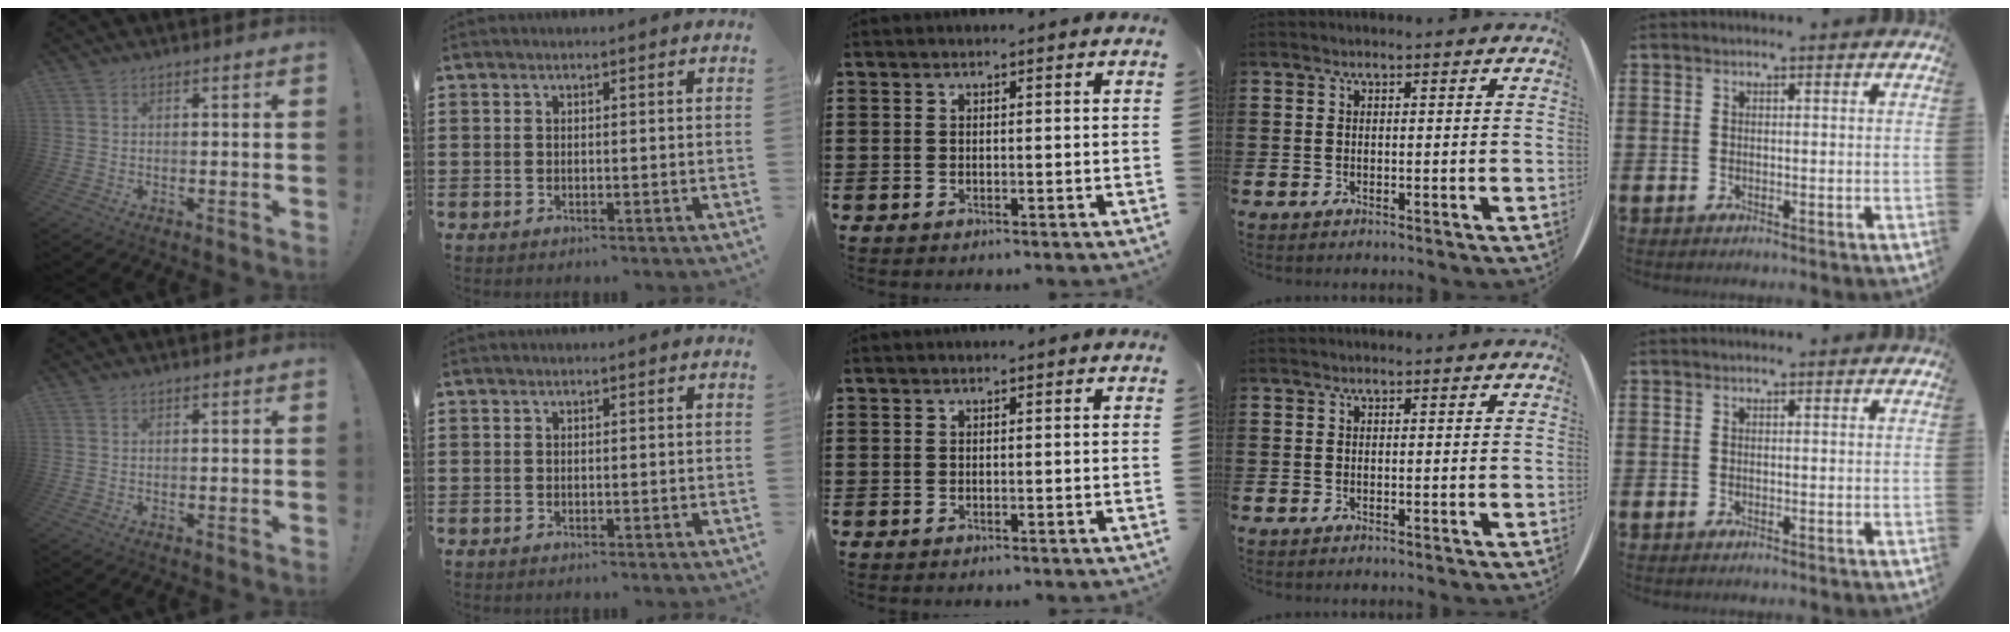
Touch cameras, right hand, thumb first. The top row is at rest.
{}